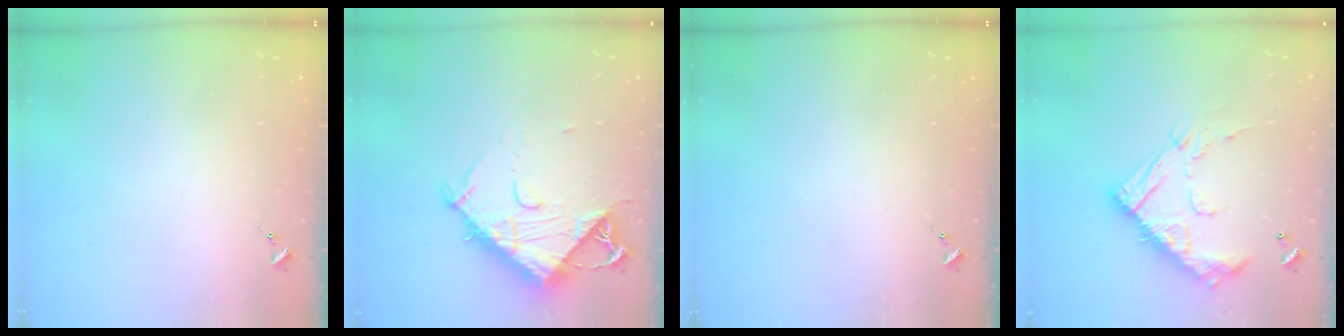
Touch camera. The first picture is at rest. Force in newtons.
{"total": 12.5, "press": 12.5, "slide": 1.3}
{"total": 0.0}
{"total": 20.8, "press": 20.8, "slide": 0.6}